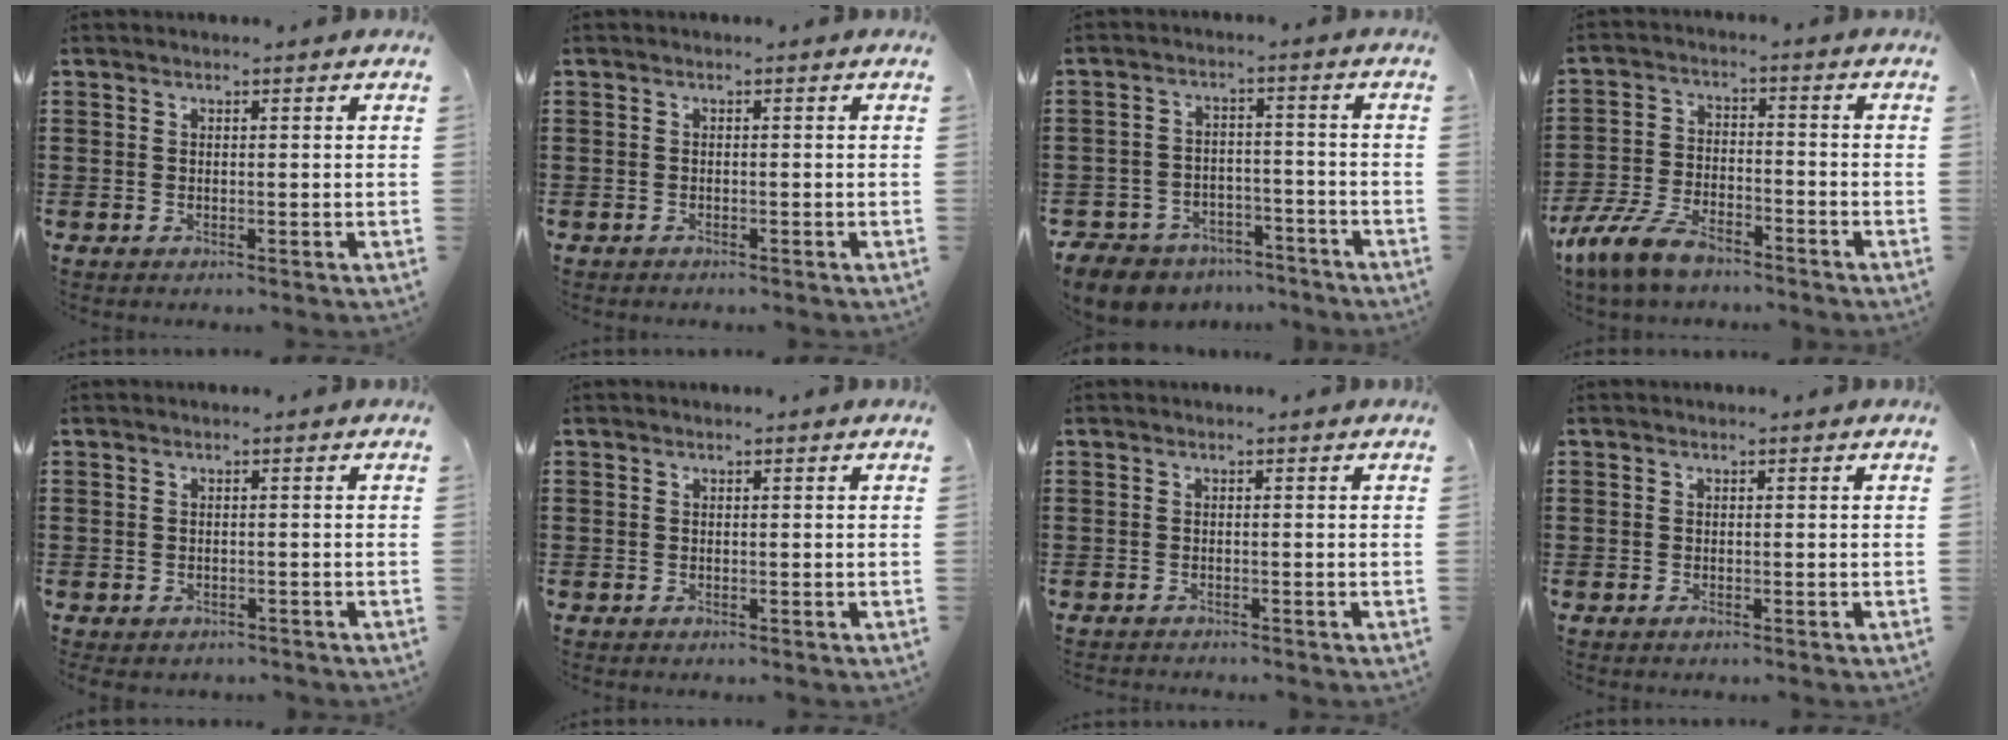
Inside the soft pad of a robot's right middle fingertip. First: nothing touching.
{"total": 0.6, "force": [-0.5, 0.1, 0.1], "torque": [-0.003, -0.001, -0.012]}
{"total": 7.0, "force": [-6.6, 2.0, 1.0], "torque": [-0.038, 0.011, -0.136]}
{"total": 8.4, "force": [-6.6, 2.8, 4.4], "torque": [-0.112, 0.004, -0.132]}
{"total": 0.8, "force": [-0.7, 0.3, 0.0], "torque": [-0.003, 0.001, -0.016]}
{"total": 0.0}
{"total": 0.7, "force": [-0.7, 0.0, 0.1], "torque": [-0.003, -0.002, -0.014]}
{"total": 0.5, "force": [-0.4, 0.2, 0.2], "torque": [-0.005, -0.002, -0.008]}